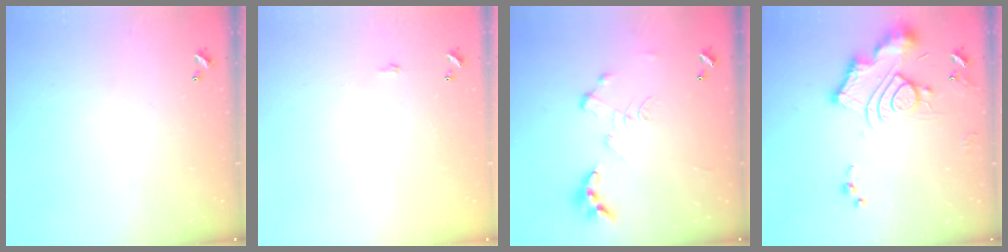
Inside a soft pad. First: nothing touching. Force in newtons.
{"total": 0.6, "press": 0.6, "slide": 0.2}
{"total": 0.0}
{"total": 14.1, "press": 14.1, "slide": 1.3}